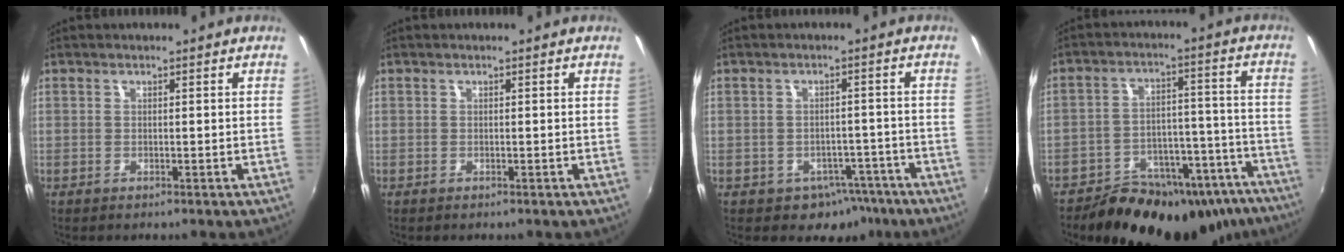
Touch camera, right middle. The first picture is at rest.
{"total": 0.0}
{"total": 6.4, "force": [-4.0, 4.8, 1.6], "torque": [-0.035, 0.014, -0.037]}
{"total": 25.2, "force": [-19.3, 12.0, 10.9], "torque": [-0.174, 0.033, -0.234]}